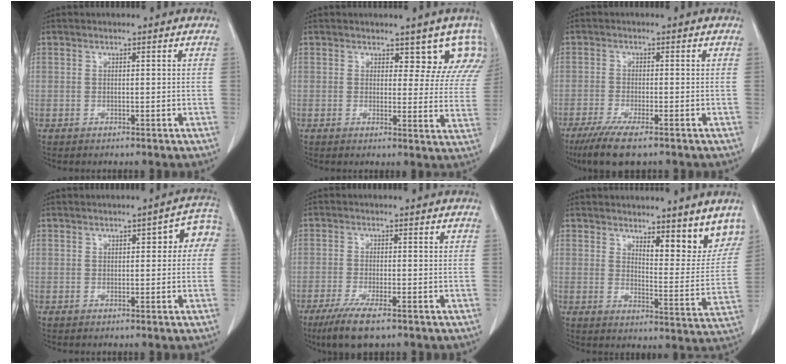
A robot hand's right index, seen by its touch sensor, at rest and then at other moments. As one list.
[{"total": 7.7, "force": [6.0, 4.0, 2.9], "torque": [-0.001, -0.008, 0.043]}, {"total": 7.4, "force": [-5.2, 1.0, 5.2], "torque": [-0.087, -0.018, -0.085]}, {"total": 4.9, "force": [0.8, 2.1, 4.4], "torque": [-0.041, 0.032, 0.005]}, {"total": 6.6, "force": [-4.3, 1.0, 4.9], "torque": [-0.089, -0.016, -0.073]}, {"total": 8.8, "force": [6.9, 2.0, 5.1], "torque": [-0.050, -0.024, 0.090]}]